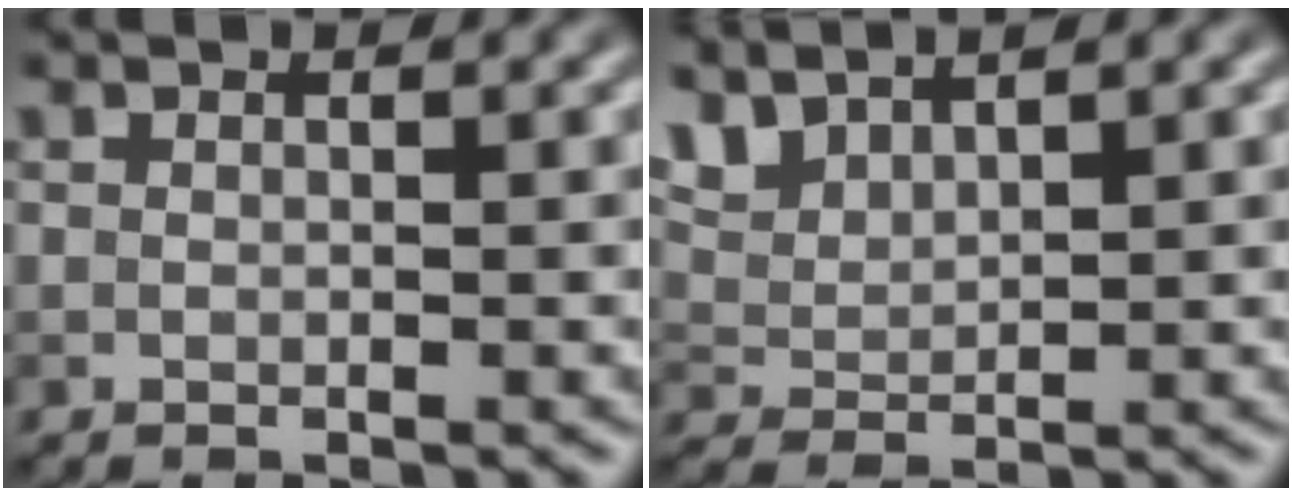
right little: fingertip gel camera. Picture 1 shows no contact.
{"total": 3.1, "force": [2.7, 0.6, 1.4], "torque": [-0.040, 0.006, 0.059]}